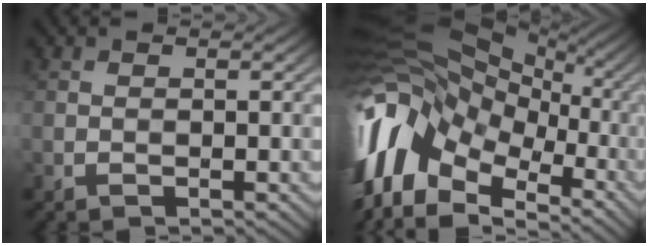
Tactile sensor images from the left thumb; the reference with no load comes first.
{"total": 18.1, "force": [-3.7, 12.1, 12.8], "torque": [-0.287, -0.005, -0.054]}